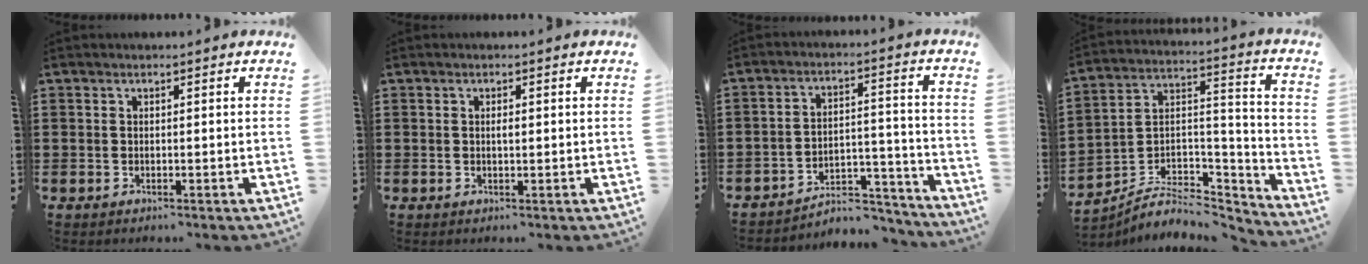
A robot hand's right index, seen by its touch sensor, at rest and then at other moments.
{"total": 1.1, "force": [0.0, 0.4, 1.0], "torque": [-0.020, 0.000, 0.000]}
{"total": 5.7, "force": [-5.2, 1.6, 1.7], "torque": [-0.027, 0.014, -0.102]}
{"total": 6.7, "force": [-5.2, 3.5, 2.2], "torque": [-0.046, 0.006, -0.101]}